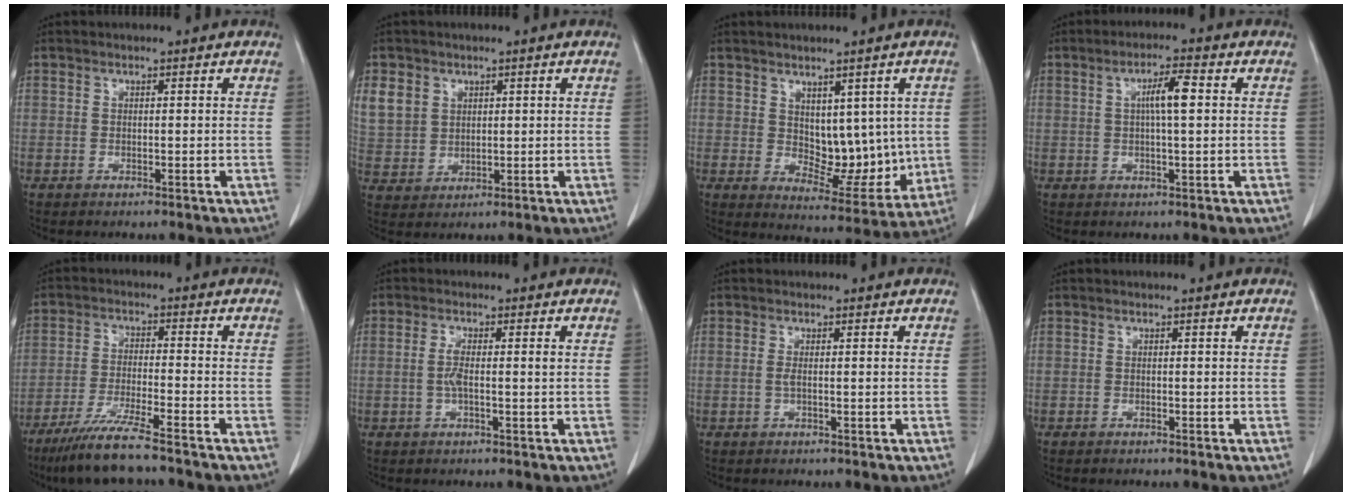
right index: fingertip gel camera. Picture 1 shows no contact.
{"total": 10.2, "force": [4.1, 8.6, 3.6], "torque": [-0.113, 0.019, 0.099]}
{"total": 8.9, "force": [1.5, 5.4, 6.9], "torque": [-0.079, -0.004, 0.042]}
{"total": 4.8, "force": [0.8, 0.4, 4.7], "torque": [-0.083, 0.007, 0.011]}
{"total": 9.0, "force": [-7.2, -0.4, 5.4], "torque": [-0.095, -0.028, -0.130]}
{"total": 2.7, "force": [-0.1, 0.3, 2.7], "torque": [-0.057, 0.001, -0.003]}
{"total": 0.8, "force": [-0.1, -0.1, 0.8], "torque": [-0.023, -0.002, -0.002]}
{"total": 0.0}